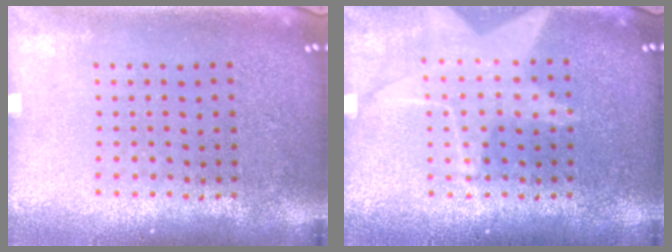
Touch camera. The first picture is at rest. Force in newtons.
{"total": 1.5, "press": 1.3, "slide": 0.6}